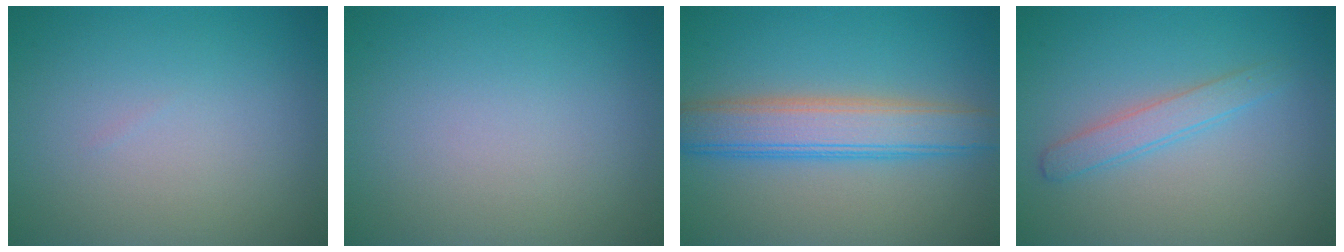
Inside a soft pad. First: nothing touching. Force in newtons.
{"total": 0.0}
{"total": 5.6, "press": 5.6, "slide": 0.1}
{"total": 2.1, "press": 2.1, "slide": 0.0}